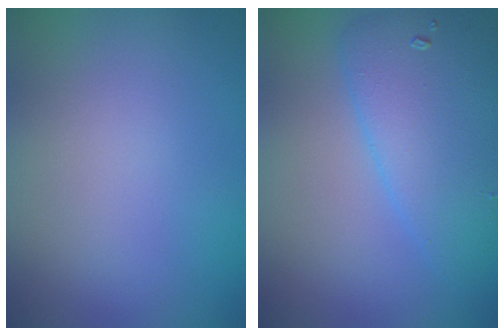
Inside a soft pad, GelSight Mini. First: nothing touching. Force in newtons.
{"total": 5.1, "press": 5.1, "slide": 0.2}